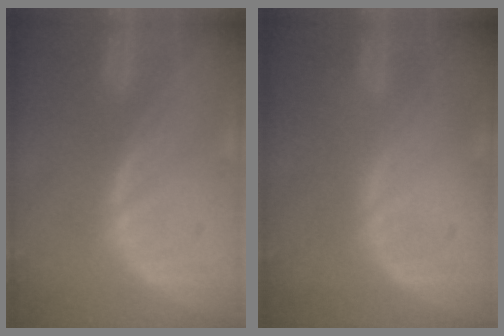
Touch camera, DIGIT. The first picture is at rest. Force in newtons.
{"total": 0.0}